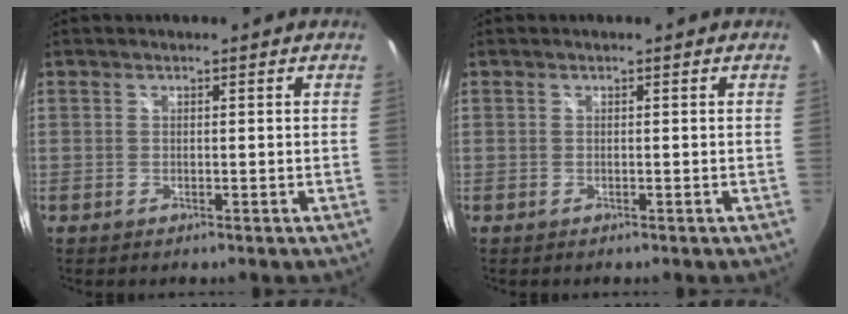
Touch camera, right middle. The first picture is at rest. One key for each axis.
{"total": 0.0}